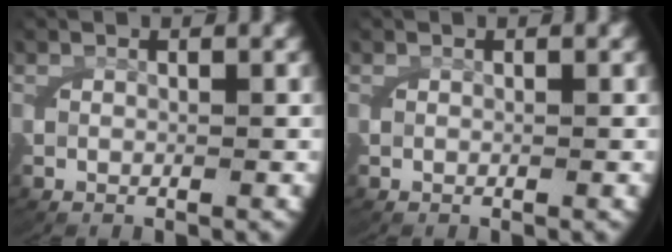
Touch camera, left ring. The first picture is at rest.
{"total": 0.0}